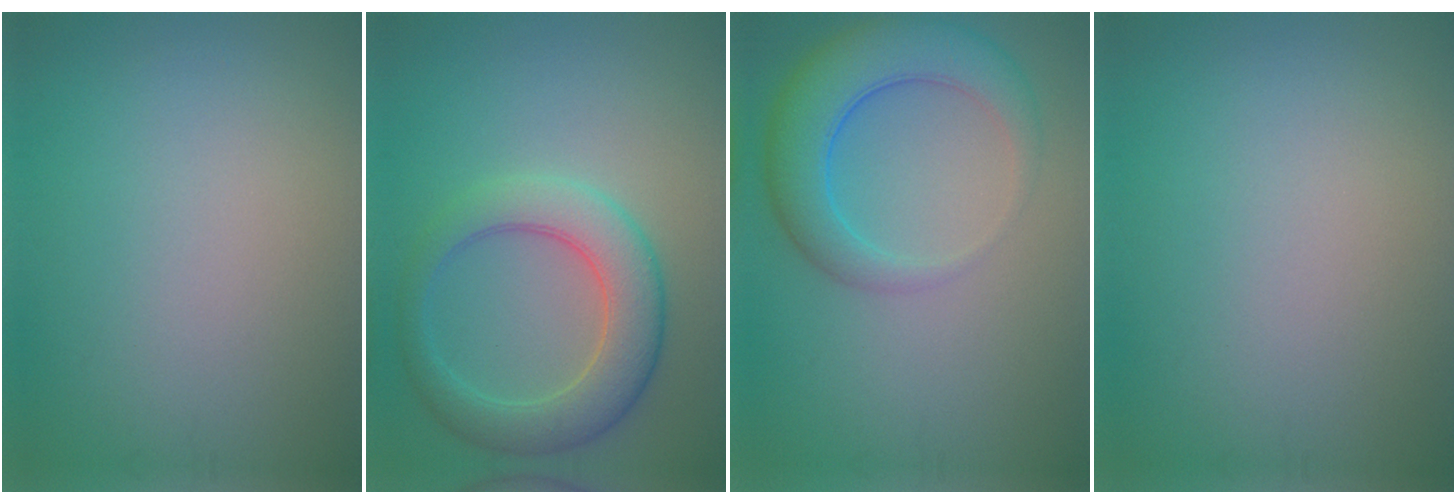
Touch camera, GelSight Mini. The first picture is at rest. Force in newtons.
{"total": 5.6, "press": 5.5, "slide": 0.3}
{"total": 6.2, "press": 6.2, "slide": 0.4}
{"total": 0.0}